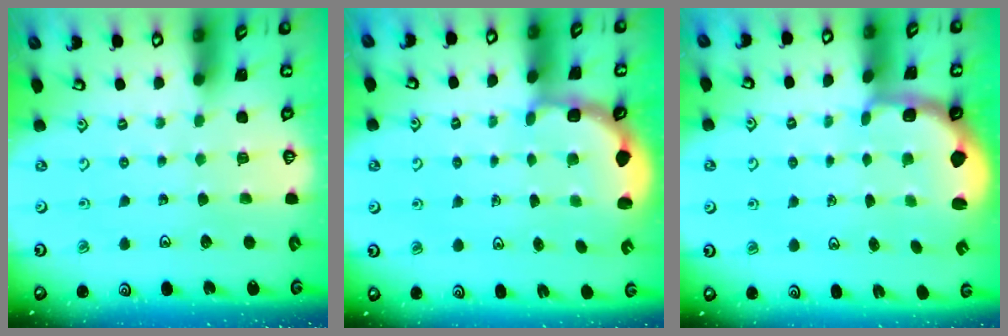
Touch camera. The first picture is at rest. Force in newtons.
{"total": 3.0, "press": 2.6, "slide": 1.5}
{"total": 2.2, "press": 1.5, "slide": 1.6}